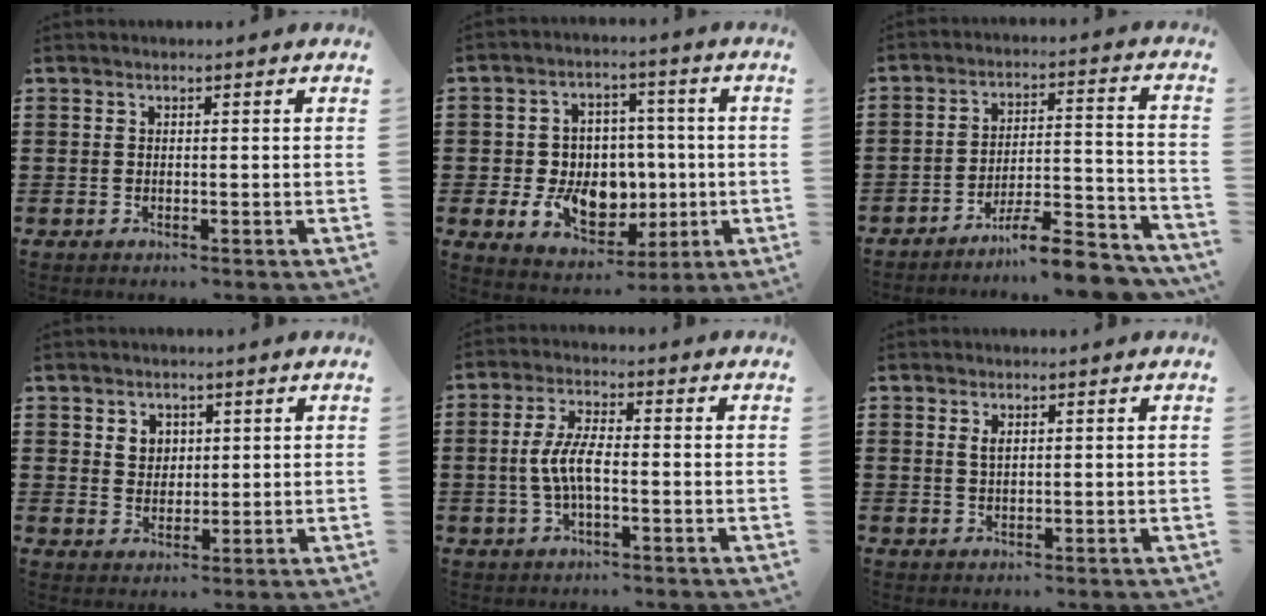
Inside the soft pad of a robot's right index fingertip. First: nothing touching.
{"total": 10.2, "force": [-1.4, 7.9, 6.3], "torque": [-0.122, 0.016, -0.014]}
{"total": 8.6, "force": [-7.6, 0.7, 3.8], "torque": [-0.049, 0.017, -0.141]}
{"total": 2.9, "force": [1.4, 2.4, 0.7], "torque": [-0.023, 0.009, 0.025]}
{"total": 5.5, "force": [-0.9, 1.8, 5.1], "torque": [-0.119, -0.004, -0.025]}
{"total": 1.3, "force": [0.6, 0.5, 1.0], "torque": [-0.022, 0.003, 0.009]}